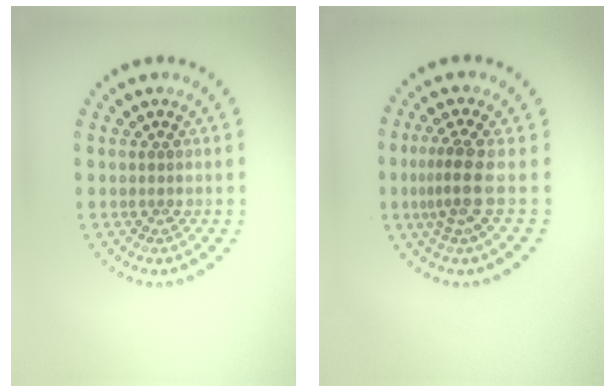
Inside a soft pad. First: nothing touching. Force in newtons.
{"total": 2.8, "press": 2.0, "slide": 2.0}